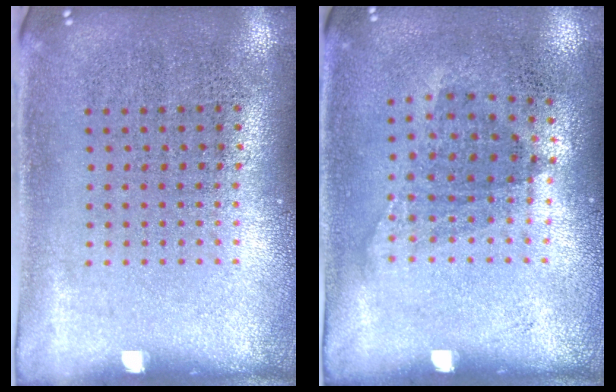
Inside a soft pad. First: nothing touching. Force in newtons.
{"total": 1.1, "press": 0.8, "slide": 0.7}